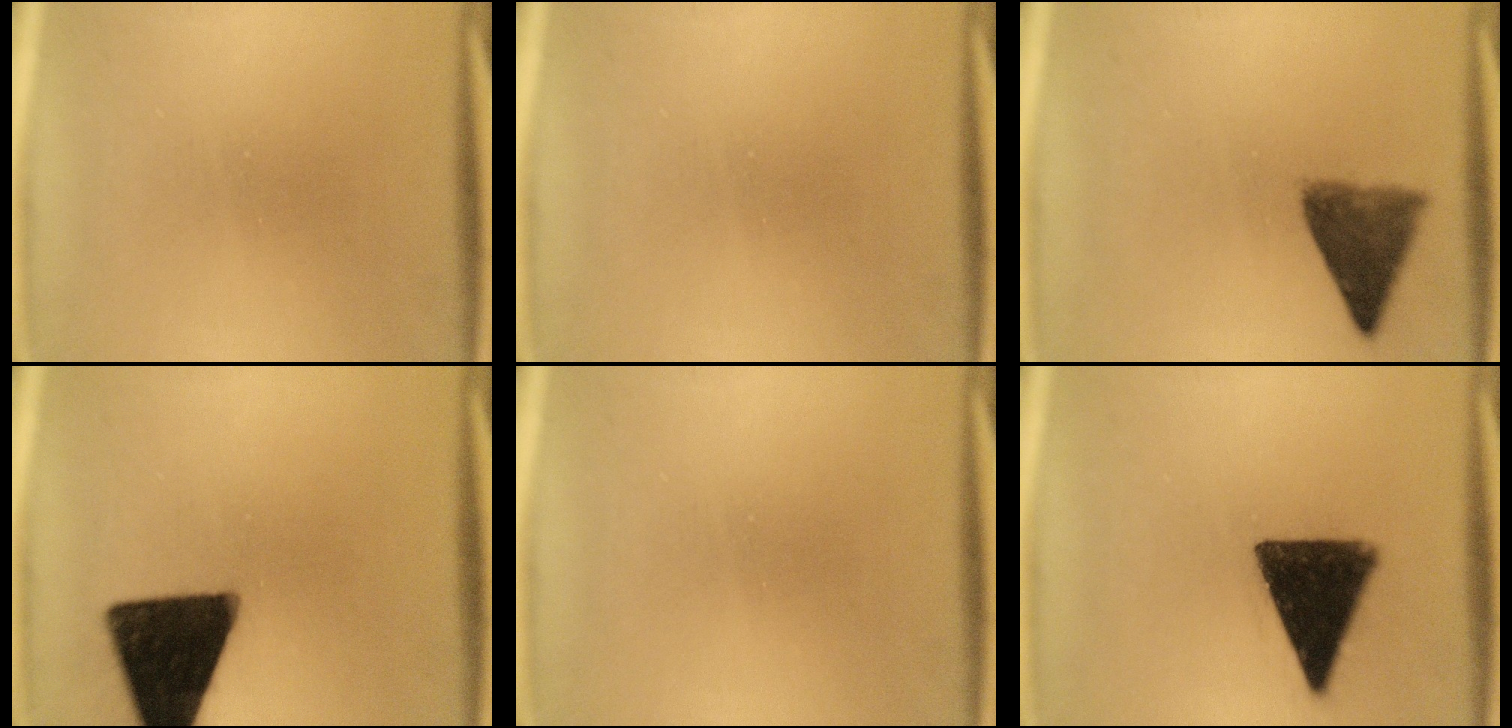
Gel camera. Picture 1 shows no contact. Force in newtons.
{"total": 0.0}
{"total": 7.7}
{"total": 17.1}
{"total": 0.0}
{"total": 12.9}